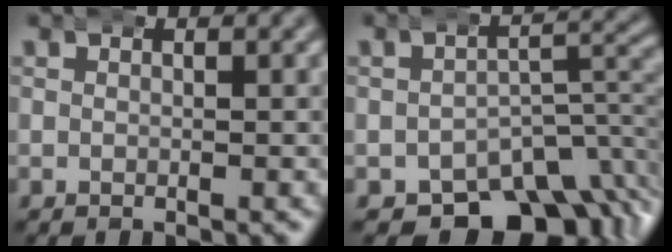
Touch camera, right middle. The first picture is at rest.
{"total": 12.0, "force": [-7.1, 7.0, 6.7], "torque": [-0.073, -0.009, -0.107]}